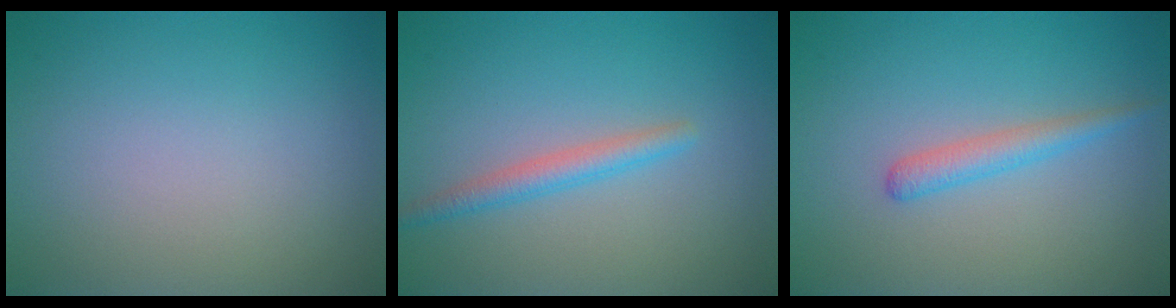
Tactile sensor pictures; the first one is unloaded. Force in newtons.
{"total": 2.1, "press": 2.1, "slide": 0.1}
{"total": 1.9, "press": 1.9, "slide": 0.0}